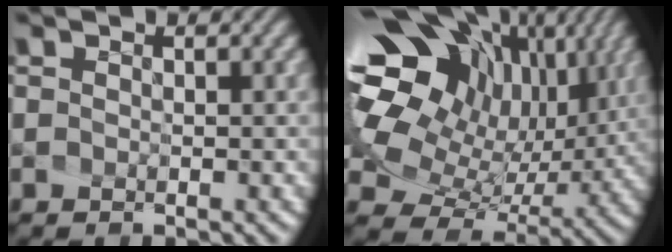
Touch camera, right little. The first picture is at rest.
{"total": 16.6, "force": [6.1, 10.4, 11.4], "torque": [-0.243, 0.003, 0.147]}